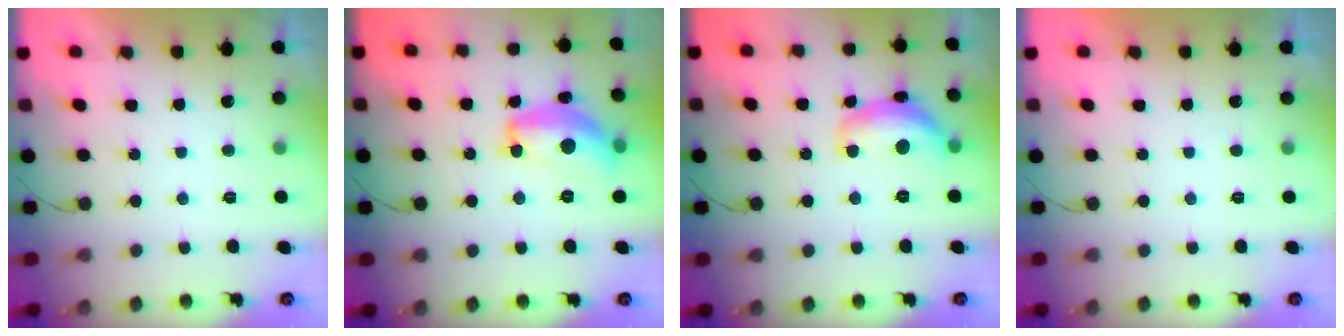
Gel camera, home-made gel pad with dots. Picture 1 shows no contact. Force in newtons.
{"total": 16.0, "press": 16.0, "slide": 0.7}
{"total": 13.5, "press": 13.5, "slide": 0.8}
{"total": 0.0}